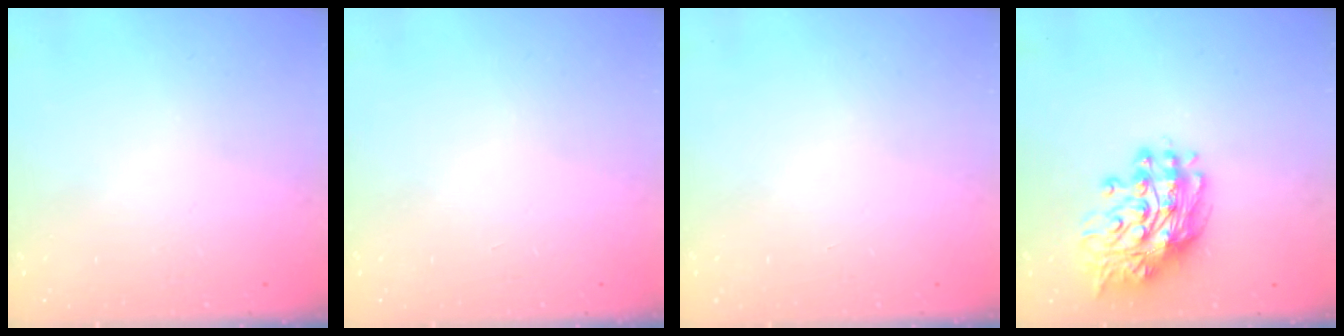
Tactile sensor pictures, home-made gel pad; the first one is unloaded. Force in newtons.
{"total": 0.0}
{"total": 0.0}
{"total": 14.5, "press": 14.4, "slide": 1.3}